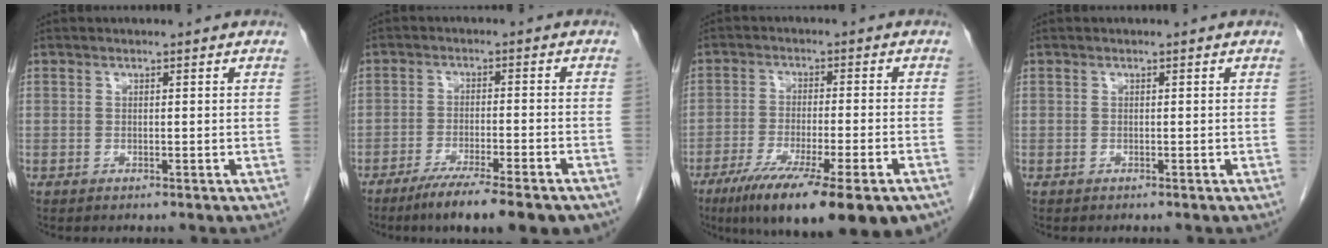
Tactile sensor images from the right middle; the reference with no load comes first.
{"total": 13.2, "force": [-10.1, 1.6, 8.4], "torque": [-0.104, -0.021, -0.150]}
{"total": 19.2, "force": [-13.0, 2.5, 13.9], "torque": [-0.176, -0.042, -0.199]}
{"total": 0.0}